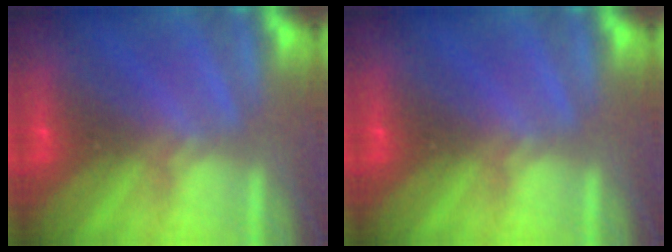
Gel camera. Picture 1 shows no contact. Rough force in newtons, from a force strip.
{"total": 0.0}